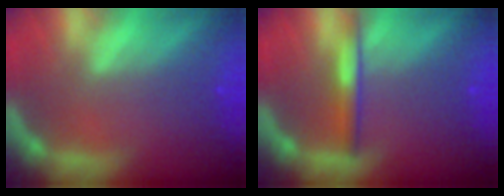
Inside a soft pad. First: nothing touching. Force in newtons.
{"total": 2.5}